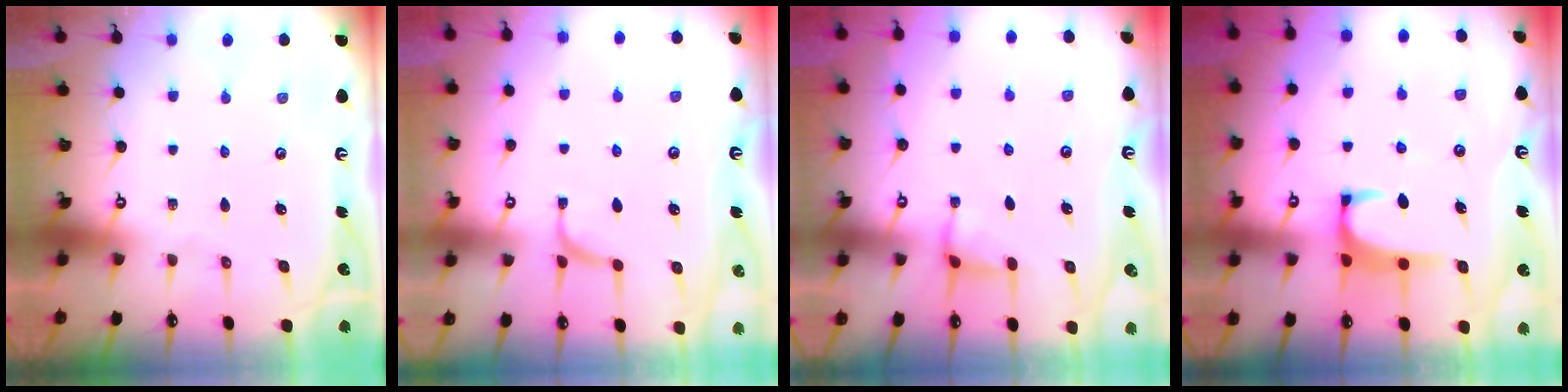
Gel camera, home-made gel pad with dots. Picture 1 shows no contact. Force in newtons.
{"total": 2.4, "press": 2.4, "slide": 0.4}
{"total": 2.4, "press": 2.3, "slide": 0.5}
{"total": 2.0, "press": 1.9, "slide": 0.7}